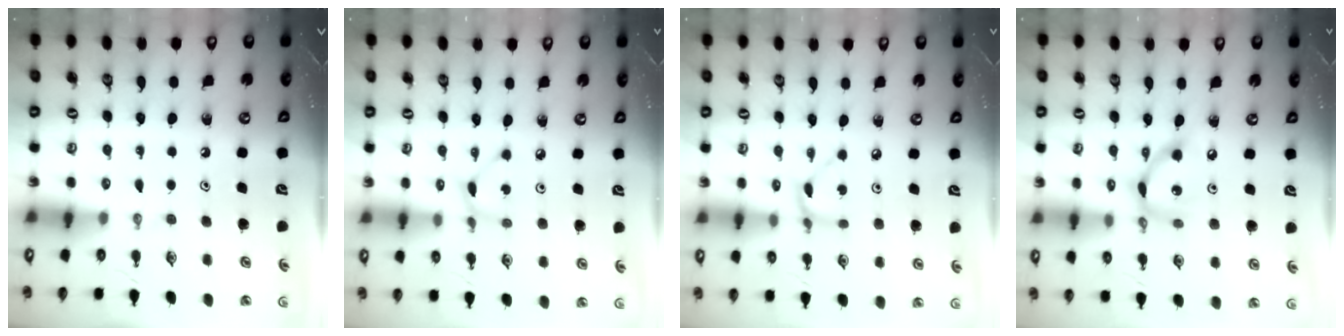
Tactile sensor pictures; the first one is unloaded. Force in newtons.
{"total": 2.6, "press": 2.6, "slide": 0.0}
{"total": 4.3, "press": 4.3, "slide": 0.3}
{"total": 9.7, "press": 9.7, "slide": 0.6}